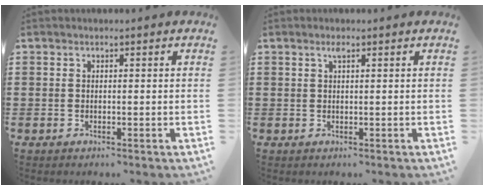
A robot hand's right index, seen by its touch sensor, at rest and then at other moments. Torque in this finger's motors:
{"motor_torque": [0.05, -0.03, 0.01, 0.02]}